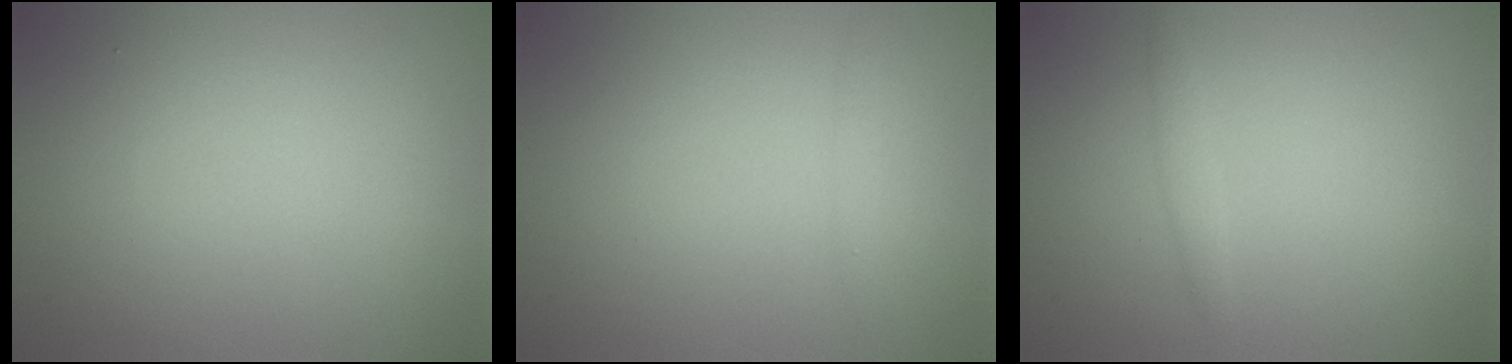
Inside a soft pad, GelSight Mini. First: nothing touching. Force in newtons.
{"total": 0.5, "press": 0.5, "slide": 0.0}
{"total": 1.0, "press": 1.0, "slide": 0.1}